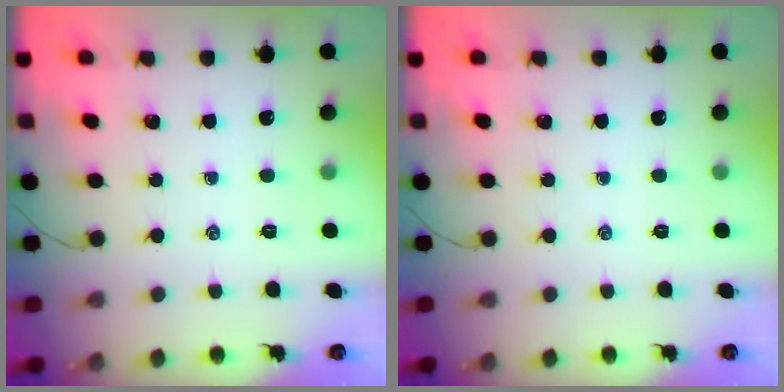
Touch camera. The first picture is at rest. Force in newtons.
{"total": 0.0}